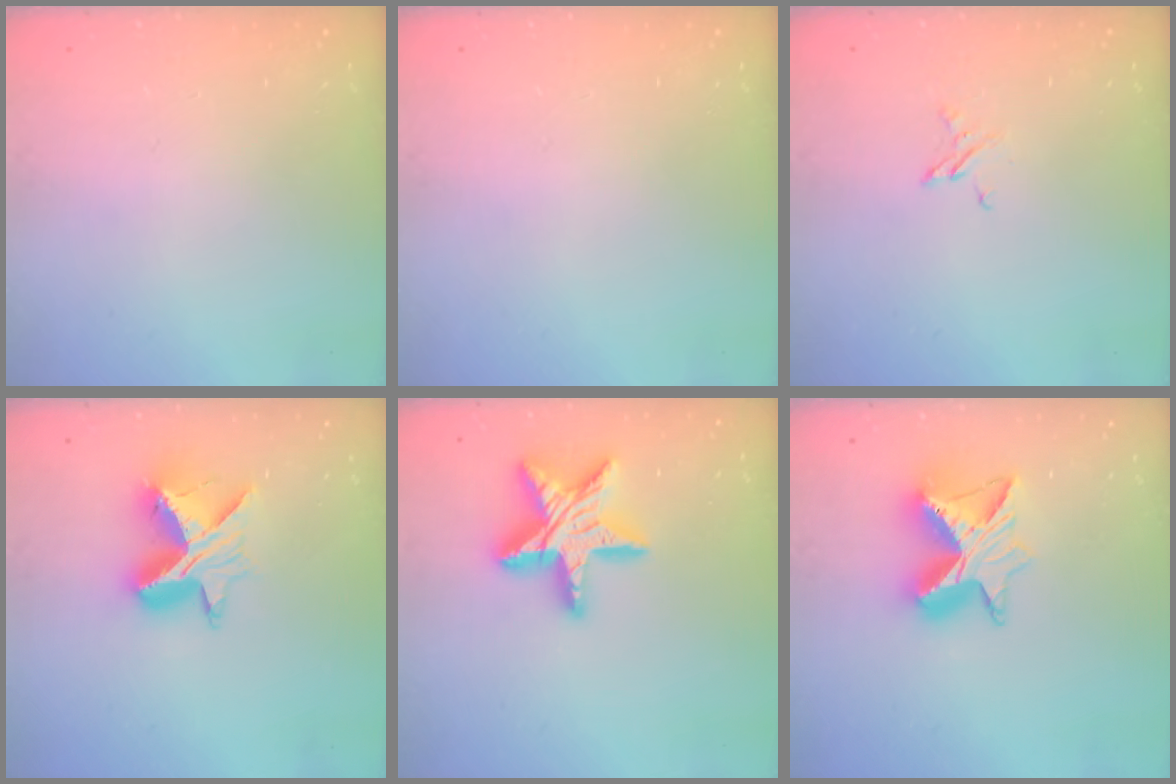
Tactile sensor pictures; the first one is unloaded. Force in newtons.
{"total": 0.0}
{"total": 3.2, "press": 3.2, "slide": 0.4}
{"total": 11.0, "press": 11.0, "slide": 0.8}
{"total": 19.9, "press": 19.9, "slide": 1.3}
{"total": 11.4, "press": 11.3, "slide": 1.0}